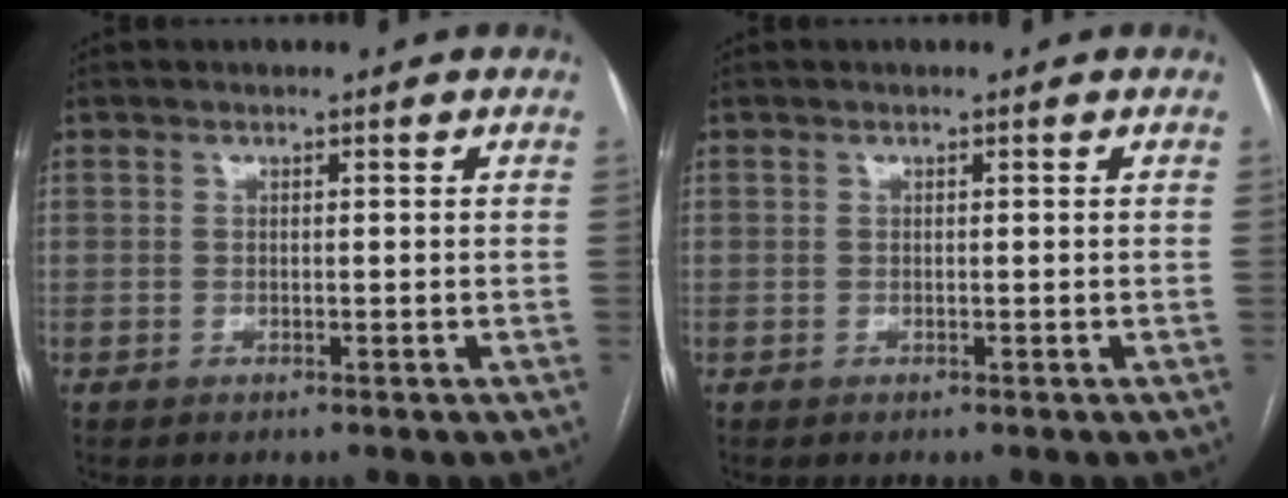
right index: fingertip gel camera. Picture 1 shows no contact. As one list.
[{"total": 0.0}]